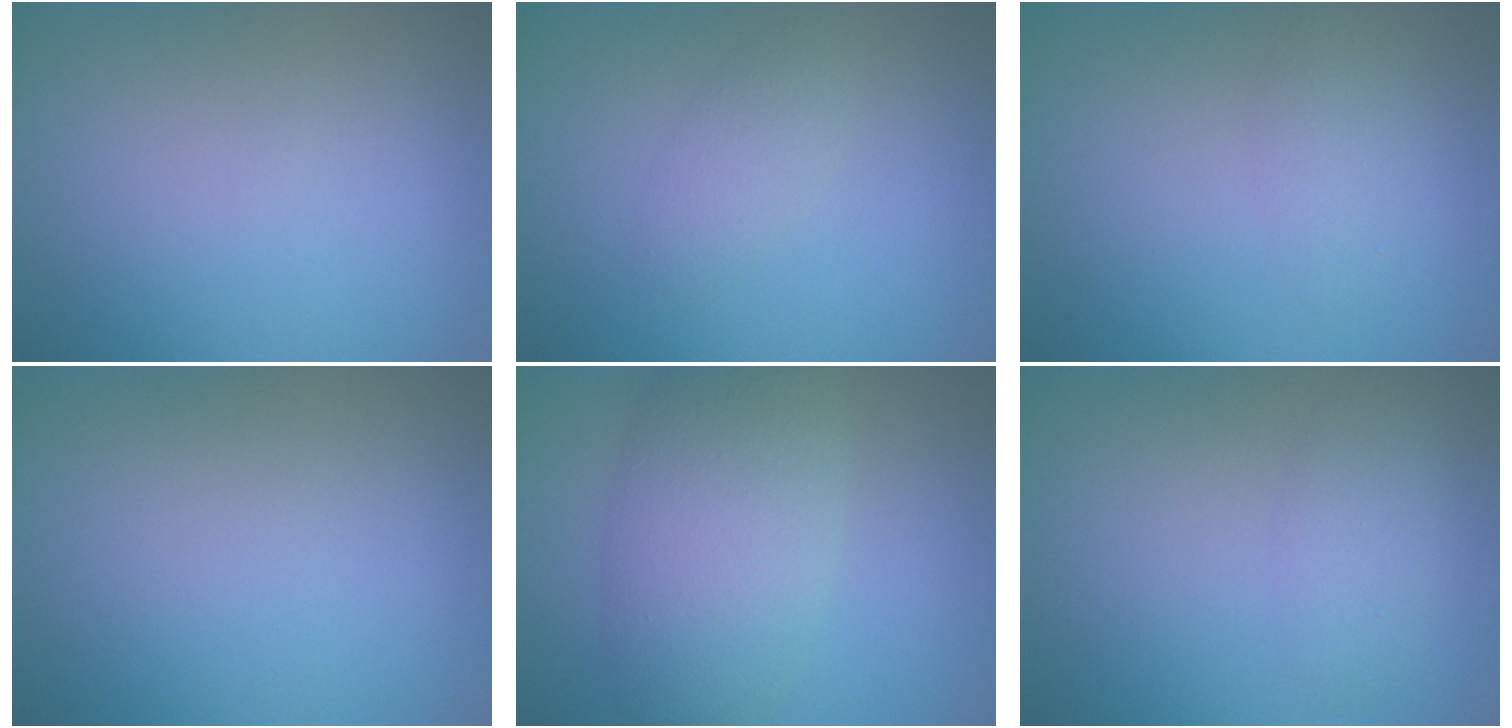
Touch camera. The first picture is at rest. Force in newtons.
{"total": 1.7, "press": 1.7, "slide": 0.1}
{"total": 1.6, "press": 1.6, "slide": 0.0}
{"total": 0.0}
{"total": 7.0, "press": 7.0, "slide": 0.3}
{"total": 2.2, "press": 2.2, "slide": 0.1}